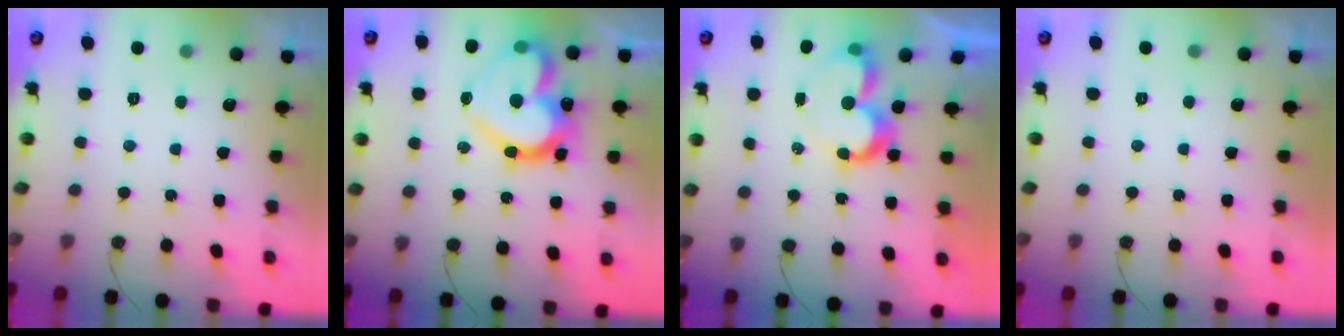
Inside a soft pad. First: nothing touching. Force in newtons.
{"total": 23.8, "press": 23.8, "slide": 1.8}
{"total": 8.9, "press": 8.8, "slide": 0.7}
{"total": 1.7, "press": 1.6, "slide": 0.0}